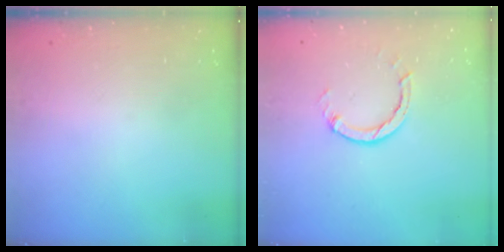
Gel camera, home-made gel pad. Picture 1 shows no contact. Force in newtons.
{"total": 2.7, "press": 2.7, "slide": 0.3}